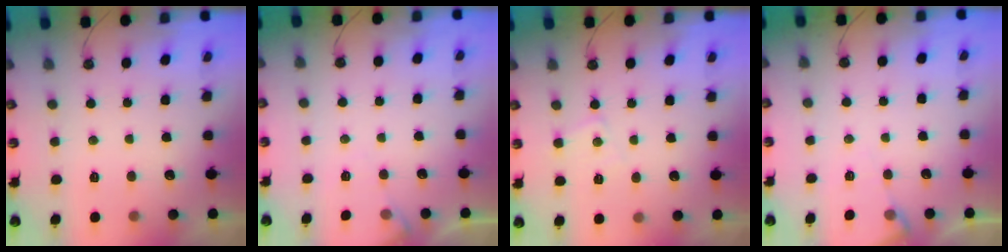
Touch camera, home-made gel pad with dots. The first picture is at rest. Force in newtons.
{"total": 4.3, "press": 4.3, "slide": 0.7}
{"total": 5.4, "press": 5.4, "slide": 0.8}
{"total": 4.7, "press": 4.7, "slide": 0.6}